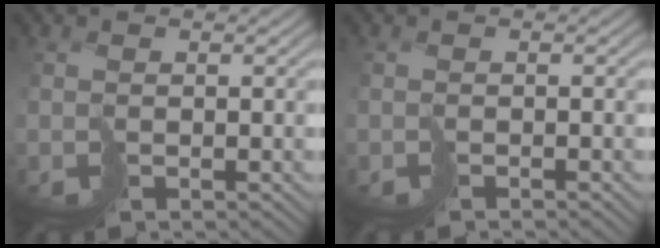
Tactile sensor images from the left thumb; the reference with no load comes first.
{"total": 0.8, "force": [-0.8, 0.0, 0.0], "torque": [0.006, 0.001, -0.015]}